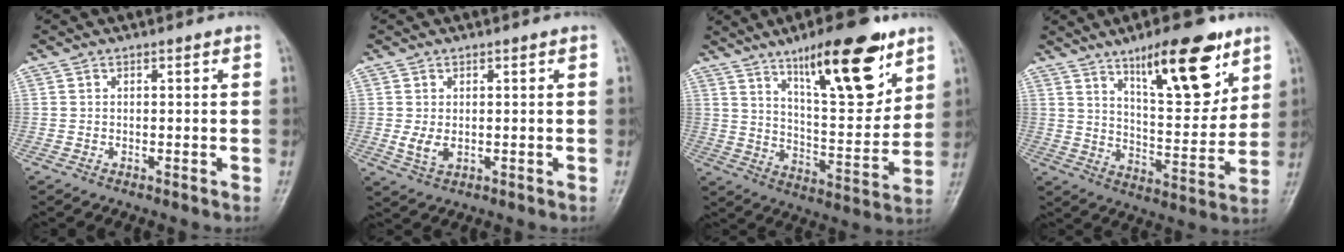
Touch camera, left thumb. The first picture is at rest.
{"total": 3.1, "force": [0.0, 2.1, 2.4], "torque": [-0.046, -0.009, 0.005]}
{"total": 18.8, "force": [11.2, 5.7, 14.0], "torque": [-0.181, -0.064, 0.187]}
{"total": 17.0, "force": [10.1, 5.5, 12.4], "torque": [-0.153, -0.059, 0.165]}